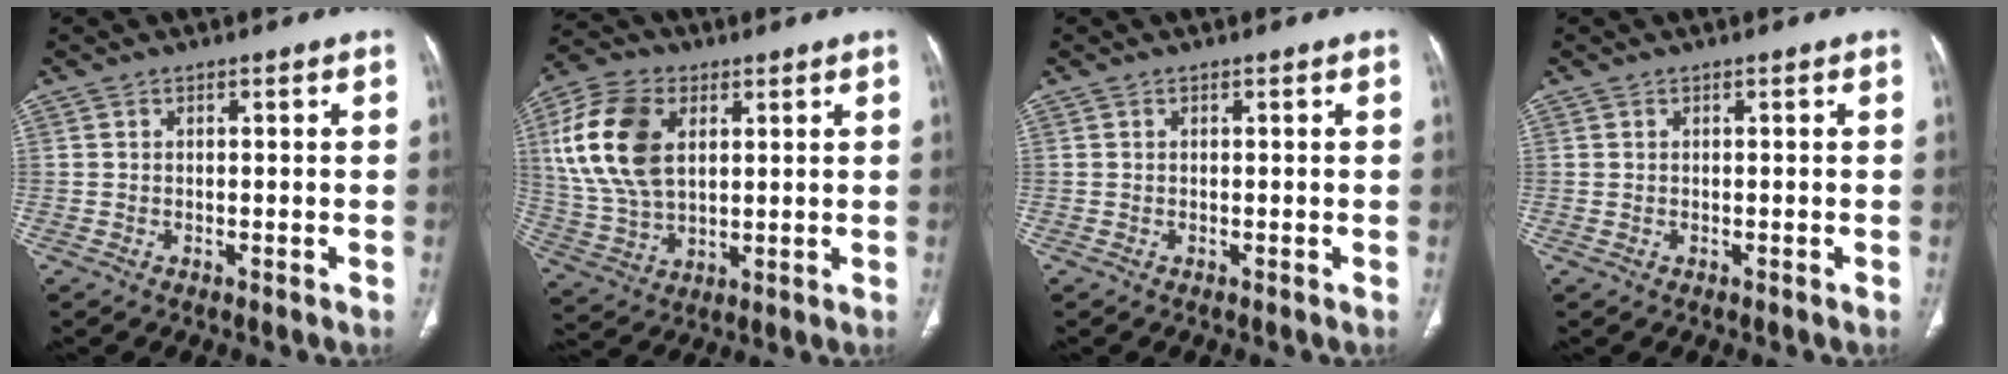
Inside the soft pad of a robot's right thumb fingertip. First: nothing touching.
{"total": 16.4, "force": [4.2, 10.4, 11.9], "torque": [-0.231, 0.000, 0.083]}
{"total": 0.0}
{"total": 0.0}